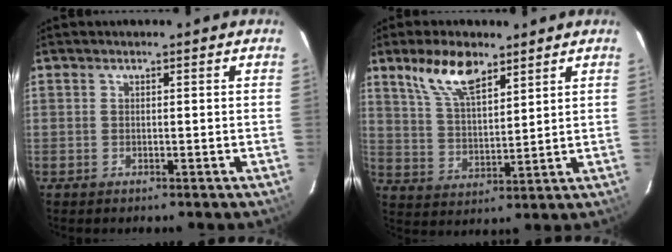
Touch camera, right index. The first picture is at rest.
{"total": 9.9, "force": [6.7, 3.9, 6.2], "torque": [-0.118, 0.011, 0.134]}